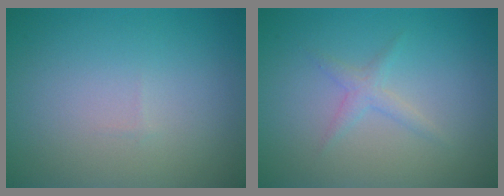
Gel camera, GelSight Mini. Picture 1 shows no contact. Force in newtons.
{"total": 1.3, "press": 1.3, "slide": 0.0}